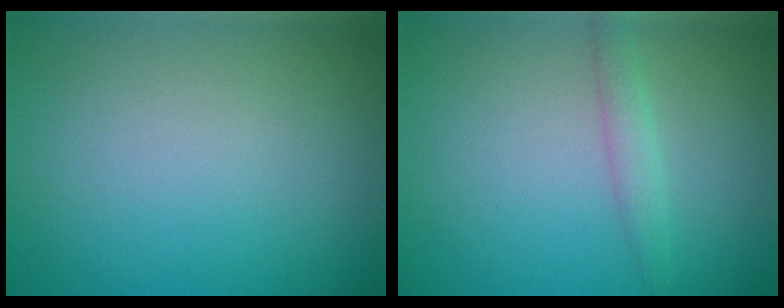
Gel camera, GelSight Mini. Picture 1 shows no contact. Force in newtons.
{"total": 1.5, "press": 1.5, "slide": 0.1}